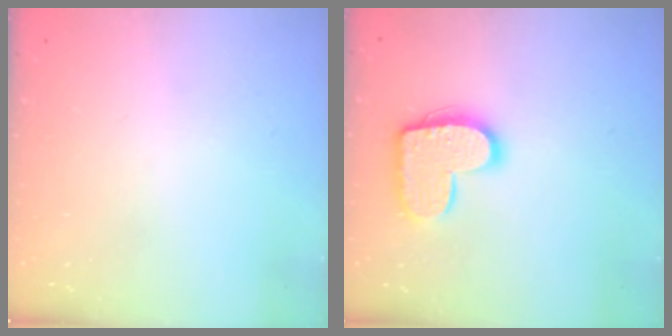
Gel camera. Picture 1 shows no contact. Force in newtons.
{"total": 13.7, "press": 13.7, "slide": 0.6}